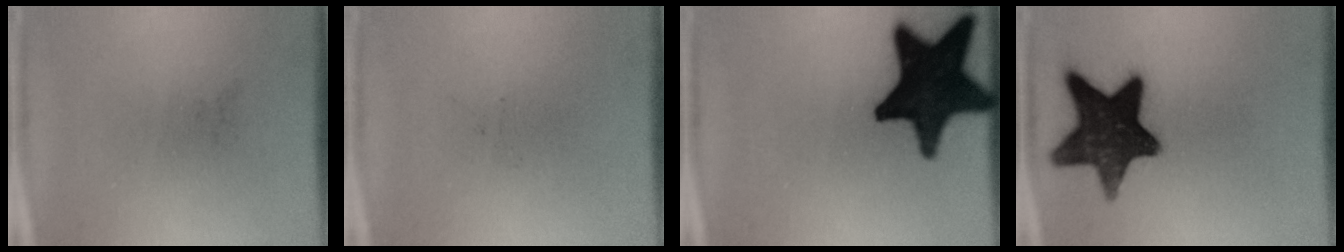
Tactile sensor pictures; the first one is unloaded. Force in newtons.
{"total": 0.0}
{"total": 19.8}
{"total": 16.0}